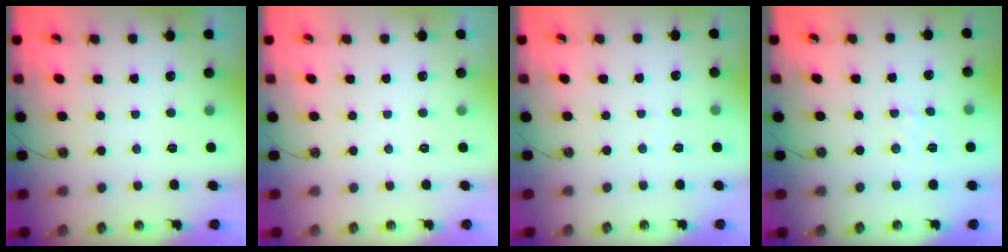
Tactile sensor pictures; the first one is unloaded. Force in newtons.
{"total": 0.0}
{"total": 2.3, "press": 2.2, "slide": 0.4}
{"total": 3.2, "press": 3.2, "slide": 0.4}